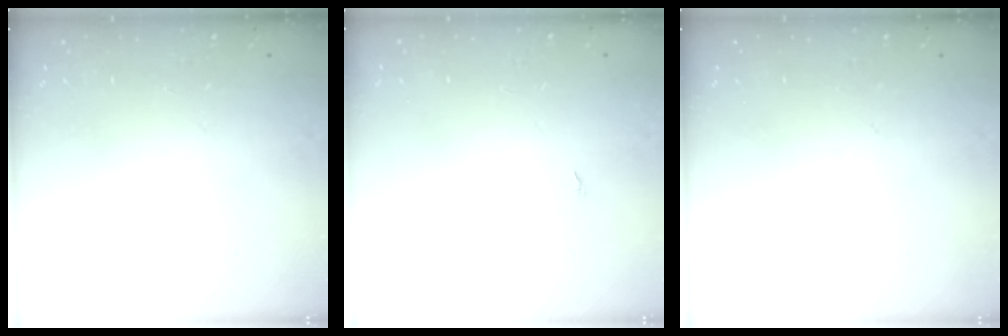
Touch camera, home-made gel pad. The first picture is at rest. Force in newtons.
{"total": 4.0, "press": 1.3, "slide": 3.7}
{"total": 0.0}